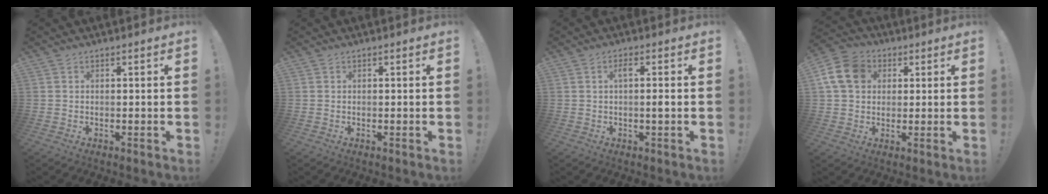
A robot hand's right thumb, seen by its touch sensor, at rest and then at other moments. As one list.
[{"total": 0.0}, {"total": 2.7, "force": [-0.2, 0.4, 2.7], "torque": [-0.043, 0.003, -0.008]}, {"total": 12.4, "force": [3.4, 9.8, 6.6], "torque": [-0.116, 0.000, 0.071]}]